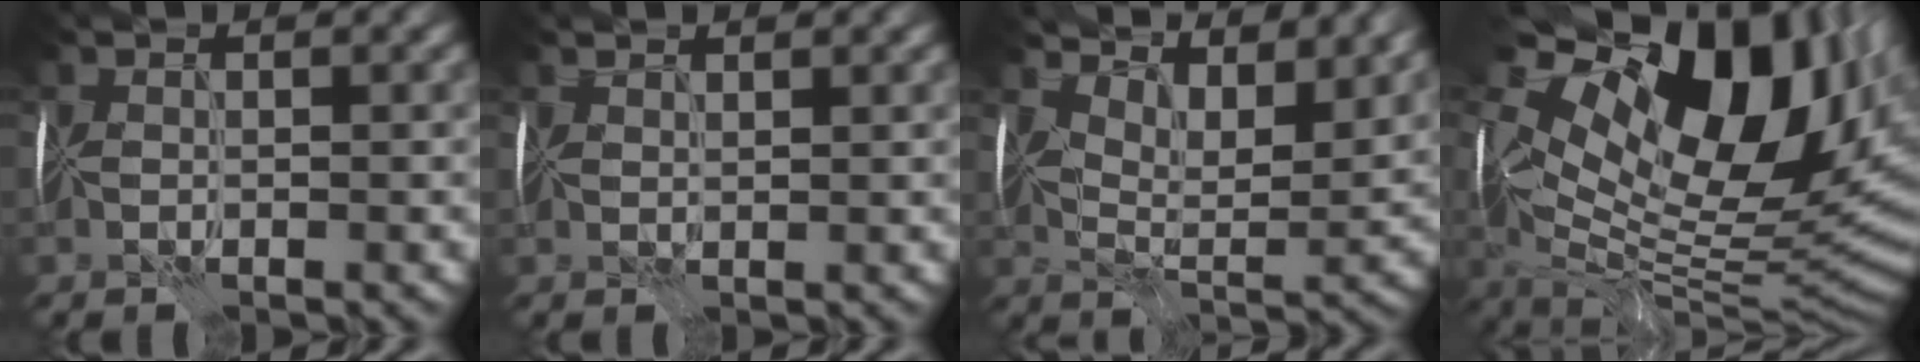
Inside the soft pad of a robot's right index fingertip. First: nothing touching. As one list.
[{"total": 1.6, "force": [1.5, 0.3, 0.4], "torque": [-0.012, 0.007, 0.026]}, {"total": 10.1, "force": [8.5, 2.9, 4.7], "torque": [-0.096, 0.002, 0.121]}, {"total": 17.8, "force": [4.6, 8.9, 14.7], "torque": [-0.224, 0.029, 0.074]}]